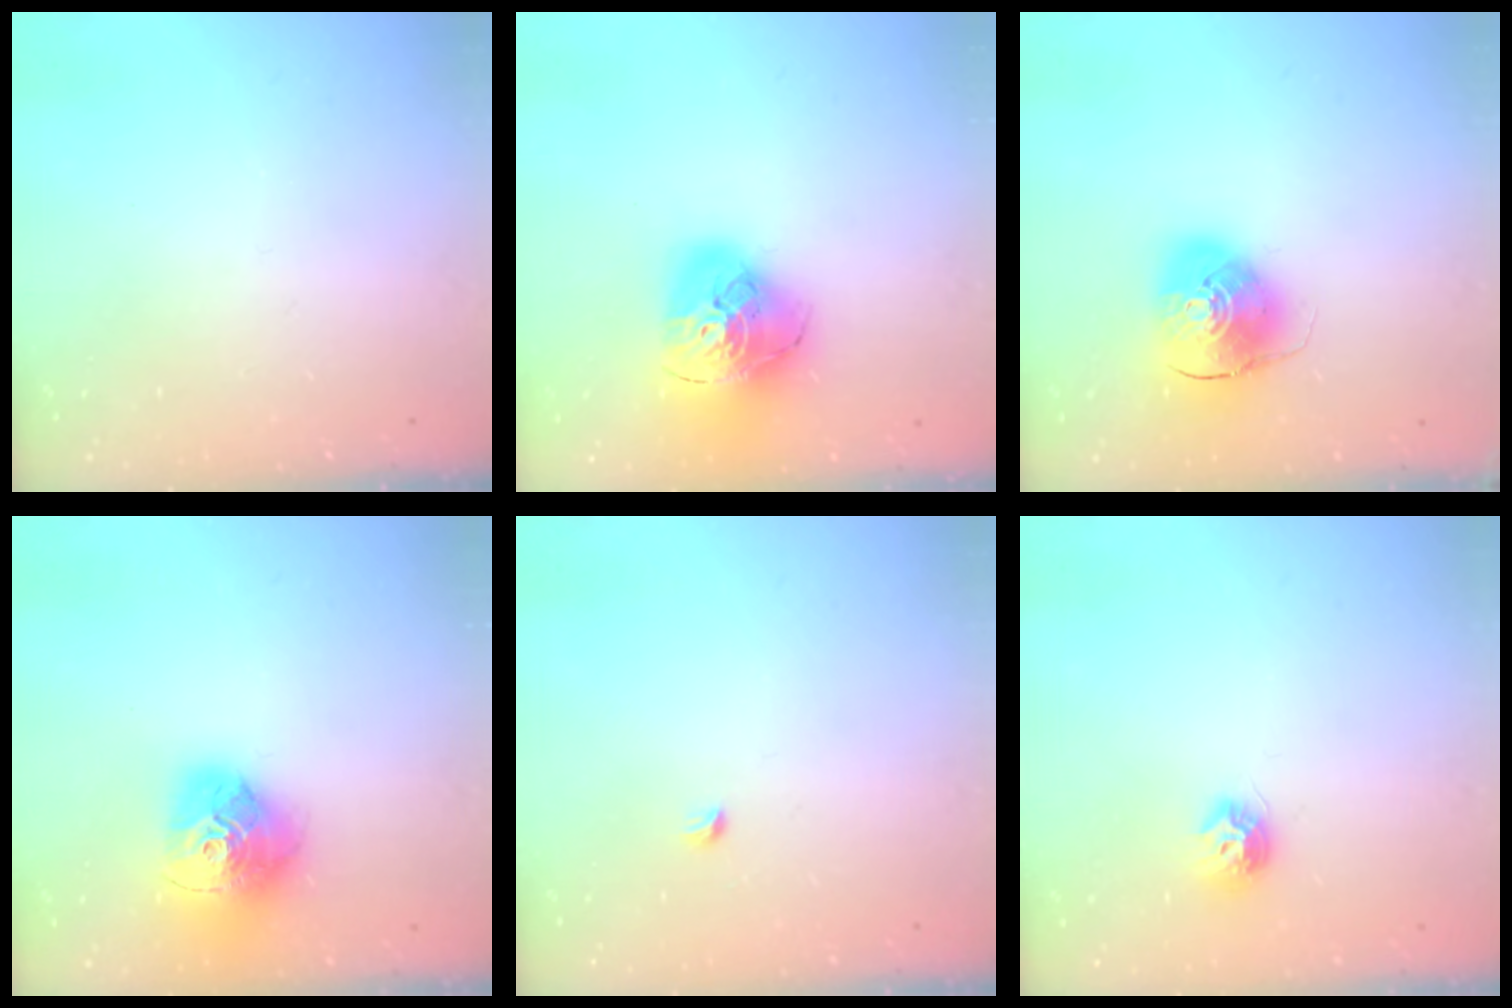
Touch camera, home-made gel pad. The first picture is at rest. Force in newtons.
{"total": 19.9, "press": 19.8, "slide": 2.2}
{"total": 10.1, "press": 10.0, "slide": 1.6}
{"total": 18.4, "press": 18.3, "slide": 2.0}
{"total": 2.7, "press": 2.6, "slide": 0.6}
{"total": 7.6, "press": 7.6, "slide": 0.2}